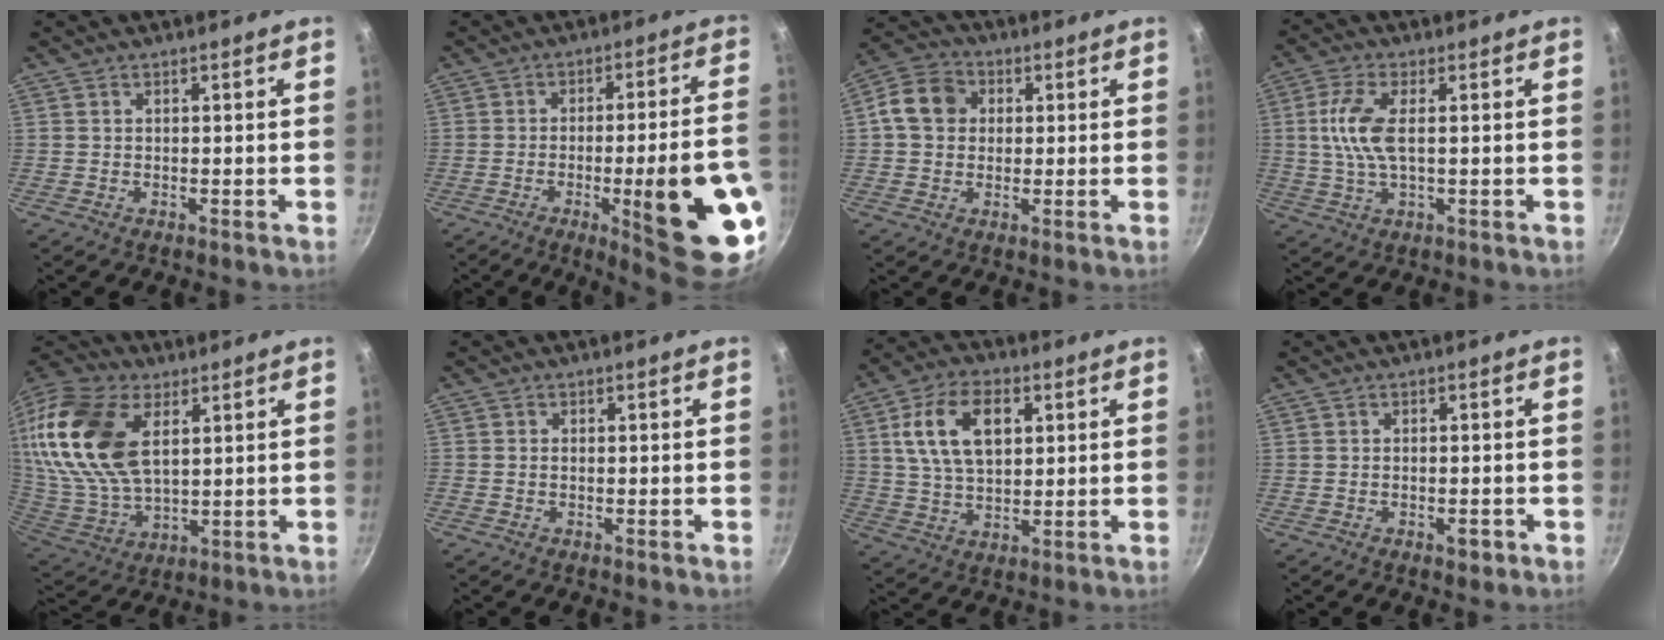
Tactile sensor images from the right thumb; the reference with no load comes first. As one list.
[{"total": 20.6, "force": [-6.4, 3.6, 19.2], "torque": [-0.239, 0.024, -0.078]}, {"total": 8.6, "force": [1.1, 7.3, 4.4], "torque": [-0.057, 0.017, 0.001]}, {"total": 7.9, "force": [0.8, 3.1, 7.2], "torque": [-0.161, 0.006, 0.013]}, {"total": 24.0, "force": [7.7, 14.2, 17.8], "torque": [-0.361, -0.022, 0.148]}, {"total": 0.6, "force": [-0.1, 0.5, 0.4], "torque": [-0.007, 0.003, -0.003]}, {"total": 12.9, "force": [3.7, 7.8, 9.6], "torque": [-0.157, 0.001, 0.065]}, {"total": 2.2, "force": [-1.0, 1.1, 1.6], "torque": [-0.022, 0.005, -0.013]}]